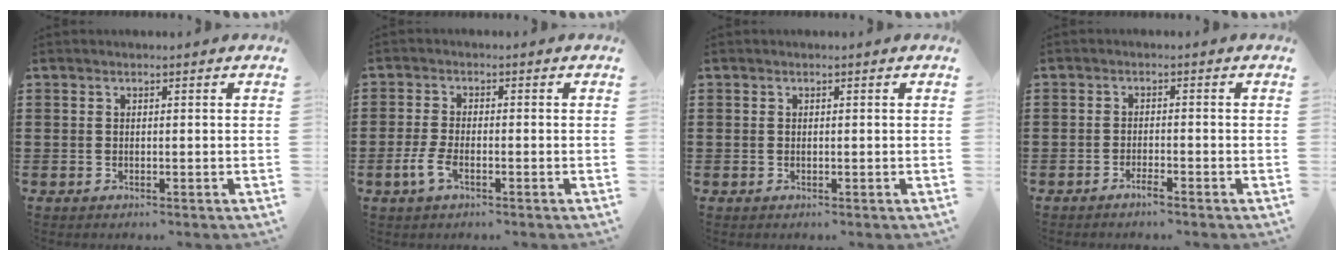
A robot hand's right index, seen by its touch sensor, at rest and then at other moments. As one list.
[{"total": 3.3, "force": [-1.5, 1.3, 2.6], "torque": [-0.066, -0.005, -0.034]}, {"total": 0.0}, {"total": 1.7, "force": [-1.5, 0.0, 0.9], "torque": [-0.016, -0.003, -0.027]}]